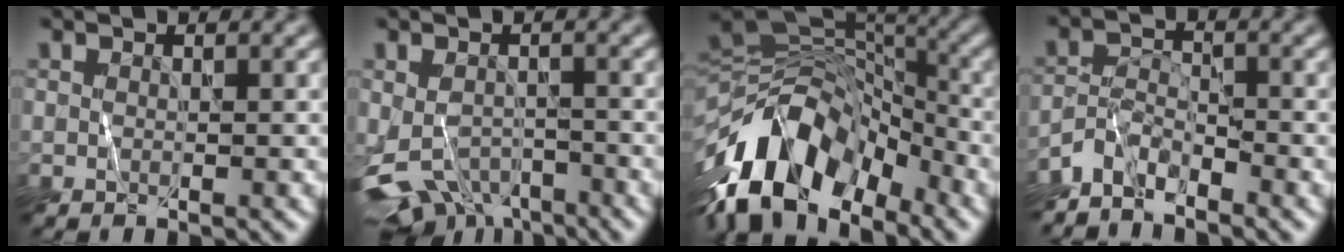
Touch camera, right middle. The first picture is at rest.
{"total": 5.6, "force": [-3.2, 3.3, 3.3], "torque": [-0.062, -0.023, -0.054]}
{"total": 13.4, "force": [-6.8, 7.7, 8.7], "torque": [-0.166, 0.023, -0.136]}
{"total": 3.1, "force": [-2.8, 0.9, 0.8], "torque": [-0.016, 0.003, -0.068]}